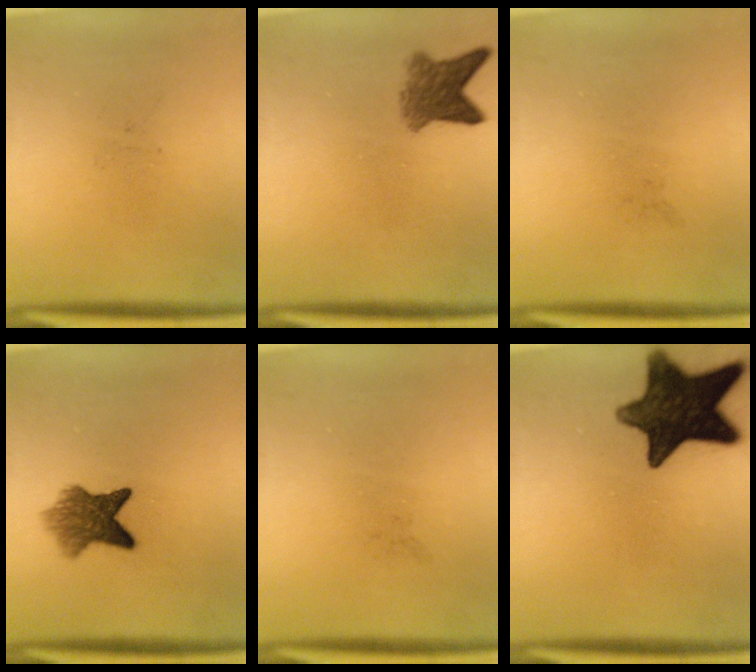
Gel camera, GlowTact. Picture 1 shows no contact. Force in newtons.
{"total": 4.6}
{"total": 0.0}
{"total": 6.4}
{"total": 0.0}
{"total": 14.5}